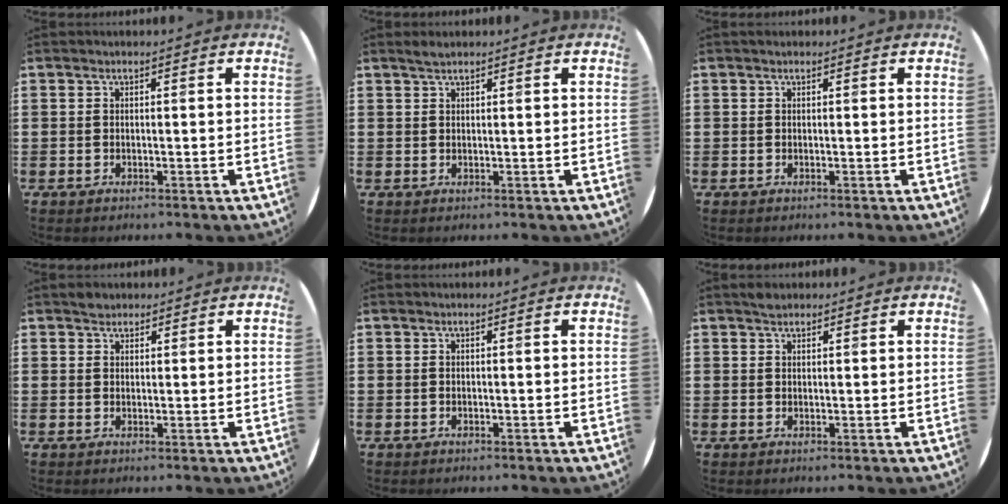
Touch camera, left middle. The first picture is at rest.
{"total": 1.1, "force": [1.0, 0.1, 0.4], "torque": [-0.006, 0.003, 0.017]}
{"total": 0.0}
{"total": 1.6, "force": [1.5, 0.7, -0.1], "torque": [0.008, 0.001, 0.027]}
{"total": 0.0}
{"total": 1.2, "force": [1.1, 0.5, 0.1], "torque": [0.005, 0.000, 0.020]}